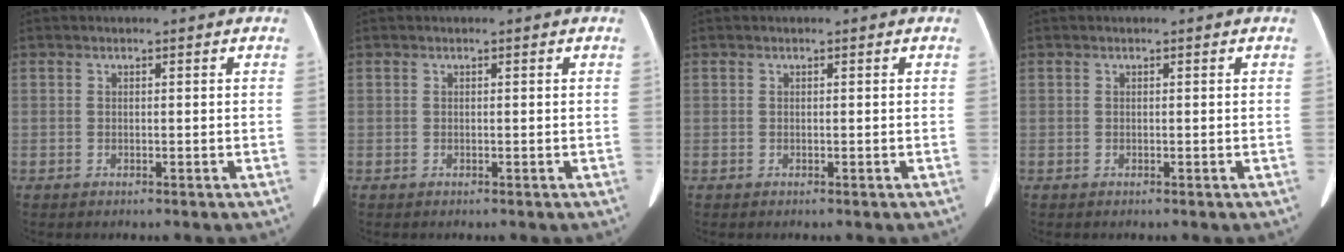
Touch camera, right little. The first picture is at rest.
{"total": 0.0}
{"total": 0.0}
{"total": 0.0}